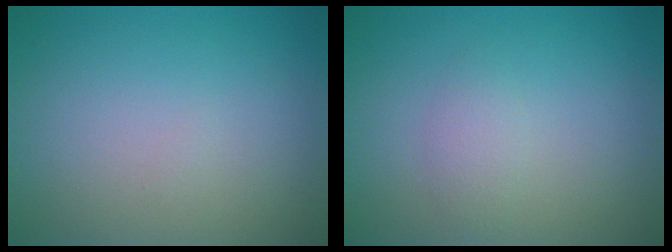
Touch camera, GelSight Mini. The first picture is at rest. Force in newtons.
{"total": 1.4, "press": 1.4, "slide": 0.0}